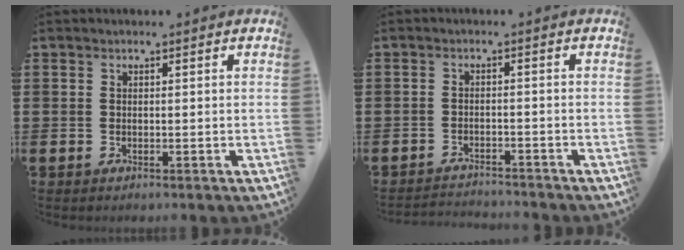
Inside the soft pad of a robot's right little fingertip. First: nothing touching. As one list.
[{"total": 2.0, "force": [-1.9, 0.0, -0.2], "torque": [-0.002, 0.003, -0.043]}]